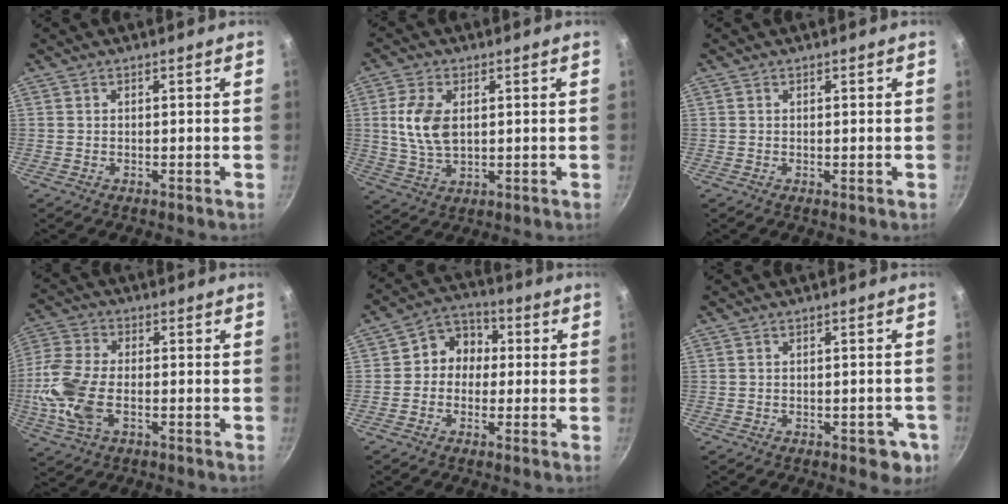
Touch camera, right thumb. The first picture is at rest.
{"total": 8.9, "force": [1.5, 5.2, 7.0], "torque": [-0.136, -0.007, 0.030]}
{"total": 0.0}
{"total": 12.2, "force": [-2.5, 6.8, 9.9], "torque": [-0.214, 0.016, -0.062]}
{"total": 7.5, "force": [0.1, 6.6, 3.5], "torque": [-0.012, 0.021, -0.019]}
{"total": 5.2, "force": [-2.1, 2.7, 3.9], "torque": [-0.022, 0.017, -0.016]}